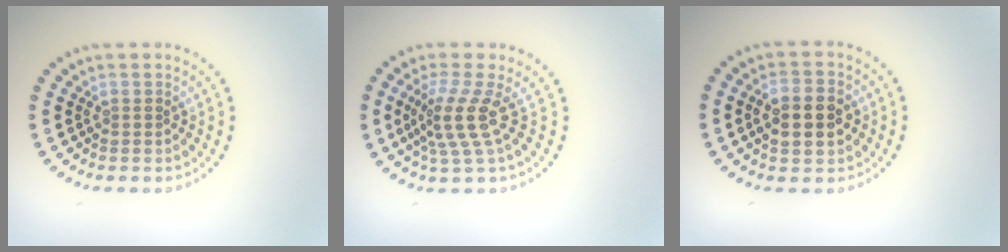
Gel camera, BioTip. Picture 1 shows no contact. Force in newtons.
{"total": 3.6, "press": 2.6, "slide": 2.4}
{"total": 5.0, "press": 5.0, "slide": 0.2}